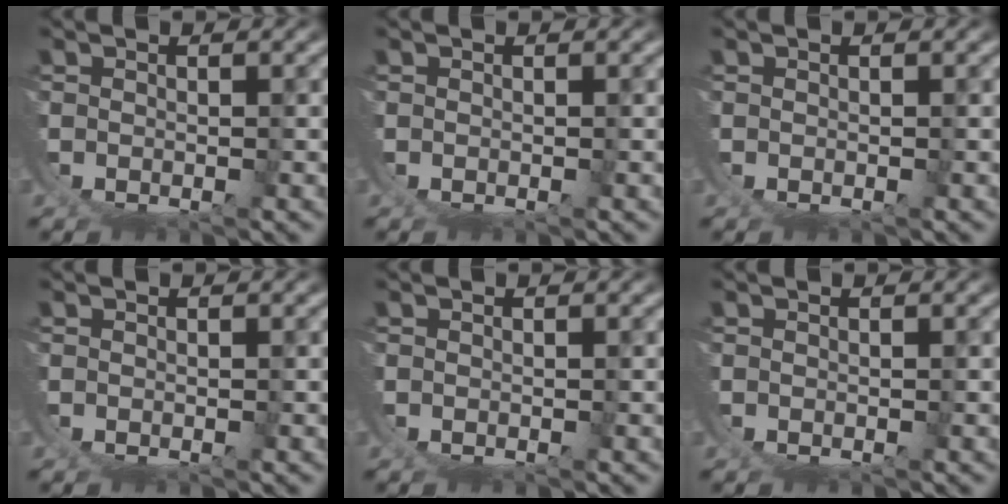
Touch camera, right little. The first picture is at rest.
{"total": 0.0}
{"total": 0.0}
{"total": 0.0}
{"total": 0.0}
{"total": 0.0}